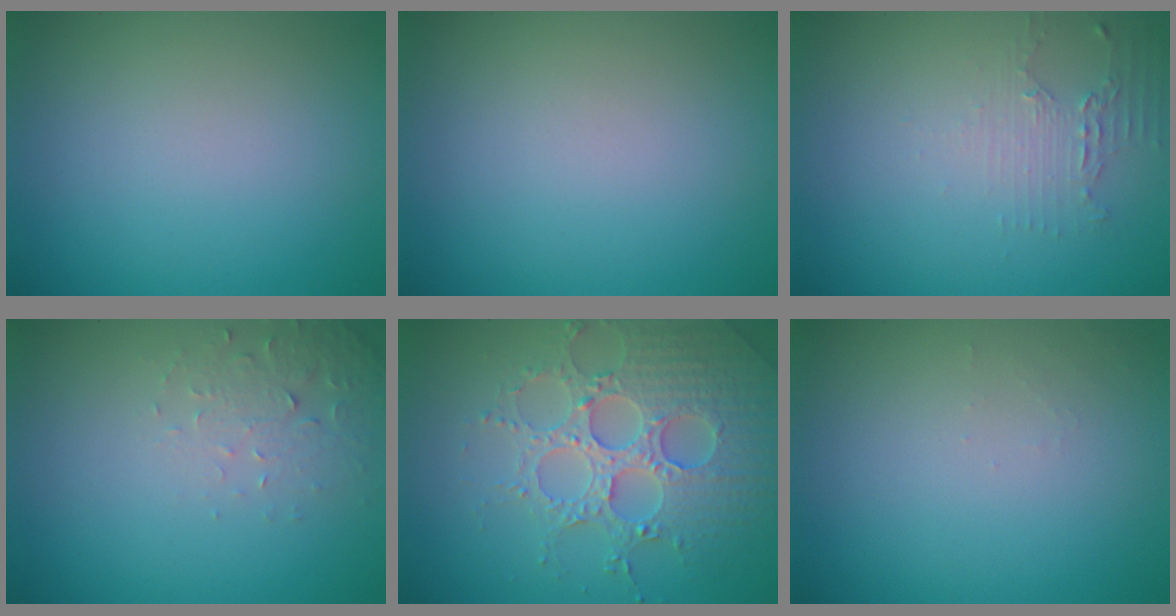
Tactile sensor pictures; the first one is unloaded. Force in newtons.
{"total": 0.0}
{"total": 1.9, "press": 1.3, "slide": 1.4}
{"total": 2.2, "press": 2.2, "slide": 0.4}
{"total": 5.3, "press": 5.1, "slide": 1.2}
{"total": 0.7, "press": 0.7, "slide": 0.1}